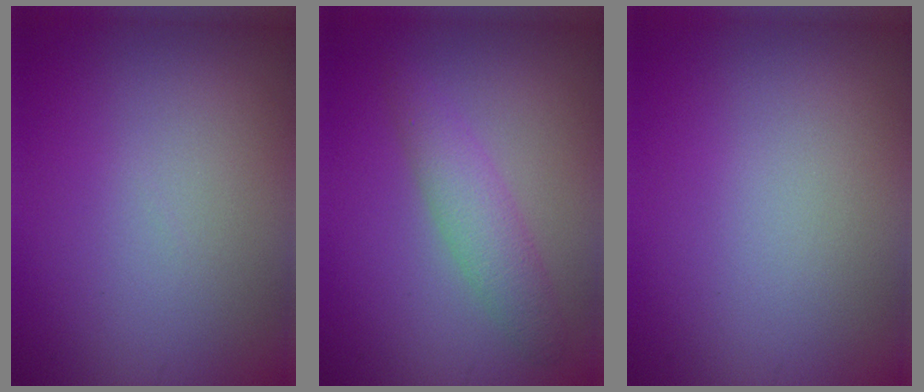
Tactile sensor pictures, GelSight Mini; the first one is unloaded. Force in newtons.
{"total": 2.8, "press": 2.8, "slide": 0.0}
{"total": 0.0}